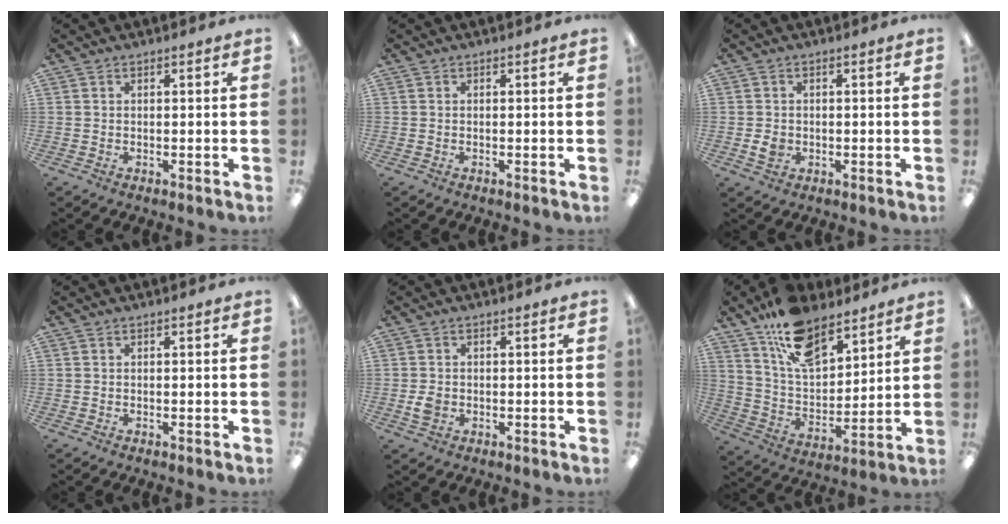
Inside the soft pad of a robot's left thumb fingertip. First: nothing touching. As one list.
[{"total": 0.0}, {"total": 2.6, "force": [-0.4, 2.2, 1.4], "torque": [-0.024, 0.003, -0.007]}, {"total": 0.0}, {"total": 2.6, "force": [-0.3, 2.1, 1.5], "torque": [-0.018, 0.001, -0.008]}, {"total": 15.8, "force": [11.2, 7.7, 8.1], "torque": [-0.148, -0.056, 0.206]}]